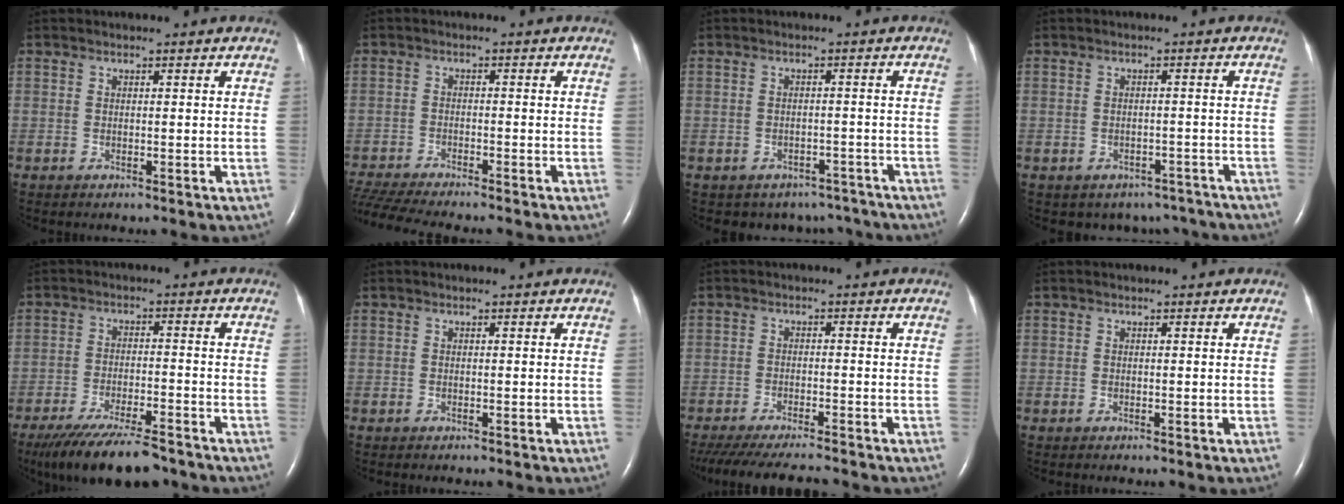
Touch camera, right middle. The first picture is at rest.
{"total": 11.1, "force": [-10.0, 0.6, 4.8], "torque": [-0.089, -0.011, -0.163]}
{"total": 7.8, "force": [-6.5, 4.3, 0.6], "torque": [0.002, 0.019, -0.067]}
{"total": 7.6, "force": [-6.1, 4.3, 0.9], "torque": [-0.002, 0.016, -0.064]}
{"total": 13.6, "force": [-11.3, 2.3, 7.2], "torque": [-0.125, -0.027, -0.180]}
{"total": 0.6, "force": [-0.5, 0.1, 0.3], "torque": [-0.004, -0.001, -0.008]}
{"total": 14.1, "force": [-12.5, 1.8, 6.3], "torque": [-0.124, -0.031, -0.184]}
{"total": 0.0}